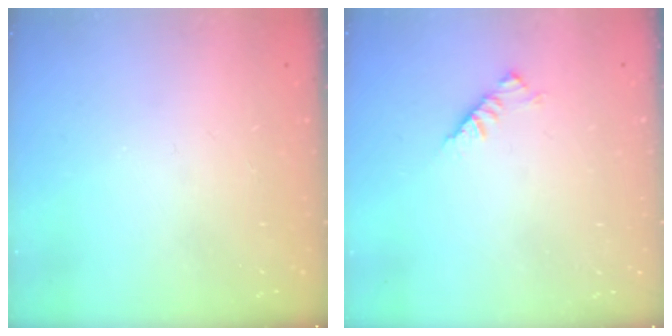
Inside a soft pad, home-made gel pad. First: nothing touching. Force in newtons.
{"total": 3.0, "press": 2.9, "slide": 0.8}